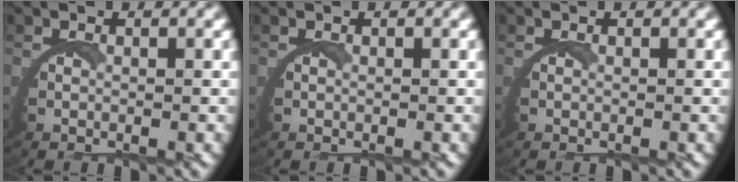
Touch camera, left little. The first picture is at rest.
{"total": 0.0}
{"total": 0.0}